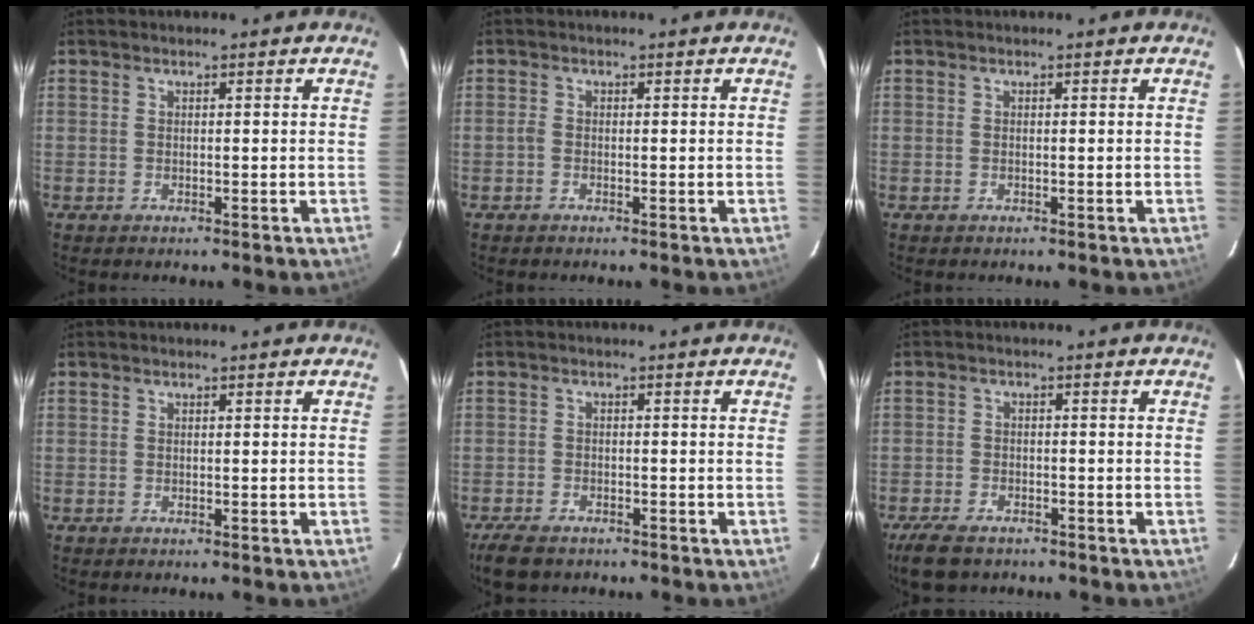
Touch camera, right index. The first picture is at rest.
{"total": 0.7, "force": [-0.4, 0.4, 0.4], "torque": [-0.008, 0.001, -0.010]}
{"total": 0.0}
{"total": 0.0}
{"total": 6.1, "force": [-4.7, 2.7, 2.6], "torque": [-0.076, -0.011, -0.086]}
{"total": 6.9, "force": [-5.3, 3.1, 3.1], "torque": [-0.088, -0.010, -0.095]}